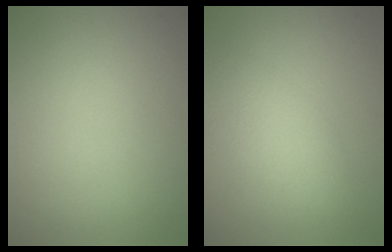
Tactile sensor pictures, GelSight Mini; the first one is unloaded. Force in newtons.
{"total": 4.4, "press": 4.4, "slide": 0.2}